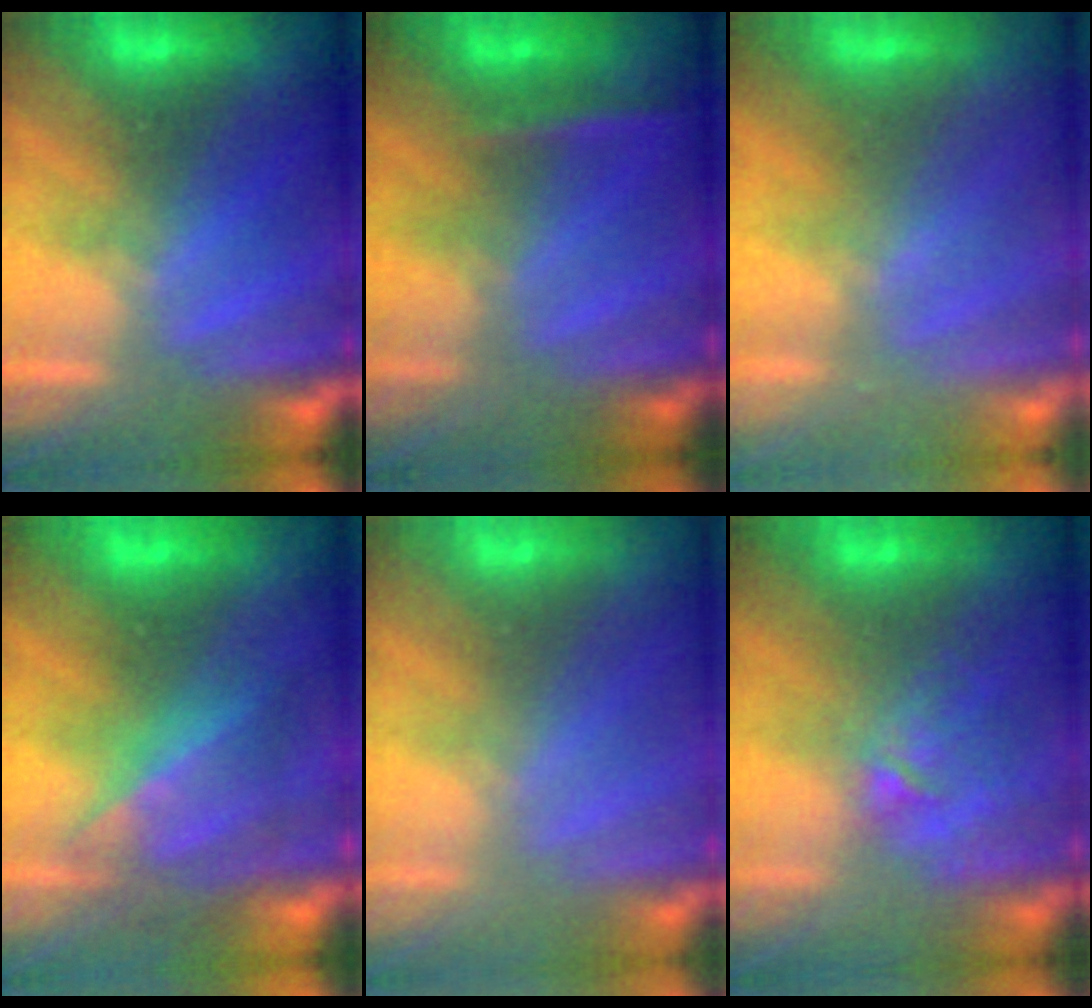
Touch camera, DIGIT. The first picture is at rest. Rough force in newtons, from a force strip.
{"total": 2.4}
{"total": 2.2}
{"total": 4.1}
{"total": 2.8}
{"total": 2.8}